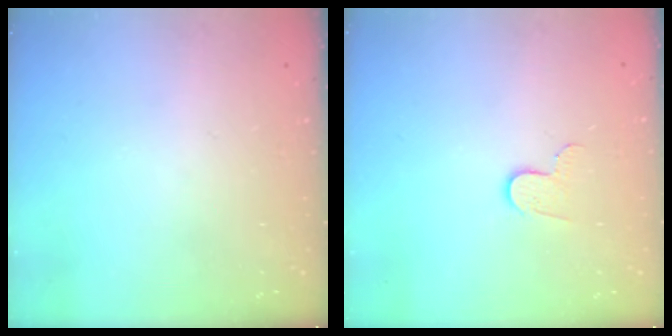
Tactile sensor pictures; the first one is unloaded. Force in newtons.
{"total": 4.9, "press": 4.9, "slide": 0.5}